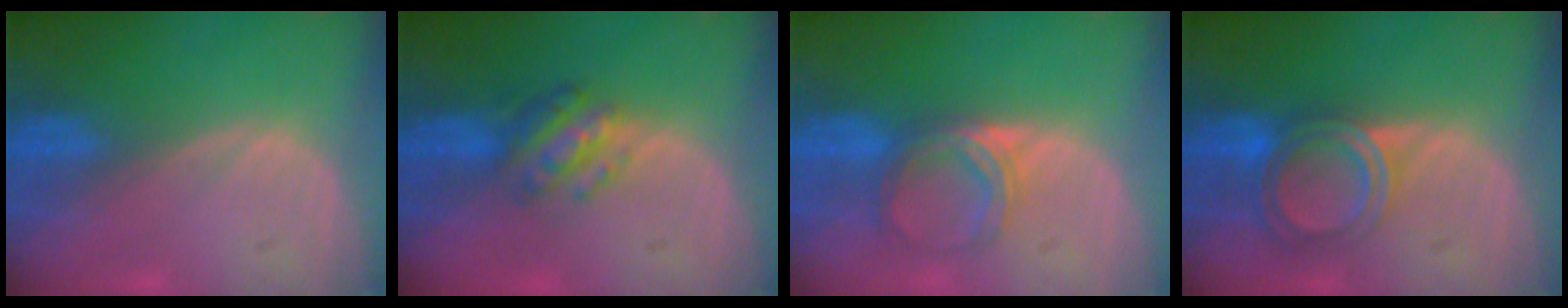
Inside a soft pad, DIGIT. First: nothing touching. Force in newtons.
{"total": 5.1, "press": 5.0, "slide": 1.2}
{"total": 5.1, "press": 4.5, "slide": 2.3}
{"total": 6.1, "press": 5.2, "slide": 3.2}